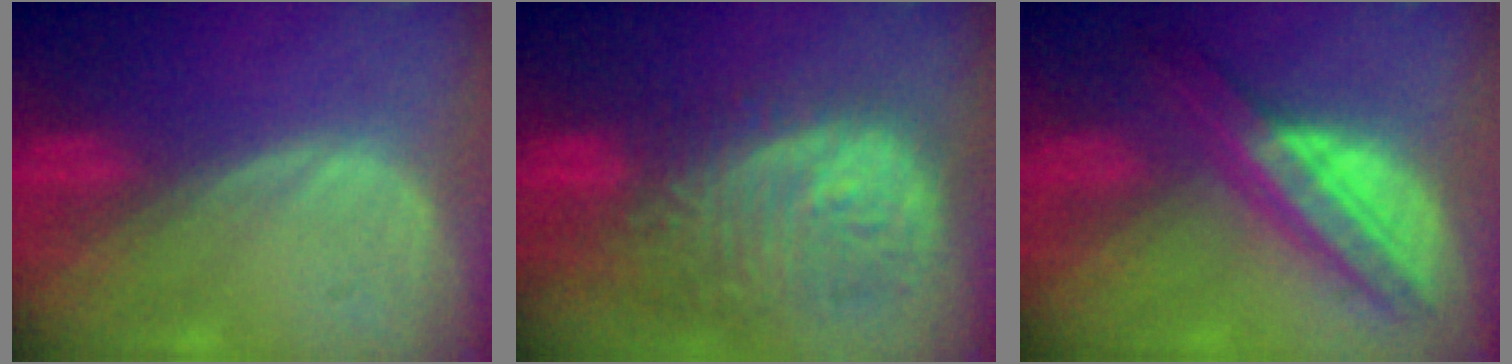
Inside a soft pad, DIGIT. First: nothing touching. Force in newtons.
{"total": 13.0, "press": 11.1, "slide": 6.8}
{"total": 8.0, "press": 8.0, "slide": 0.6}